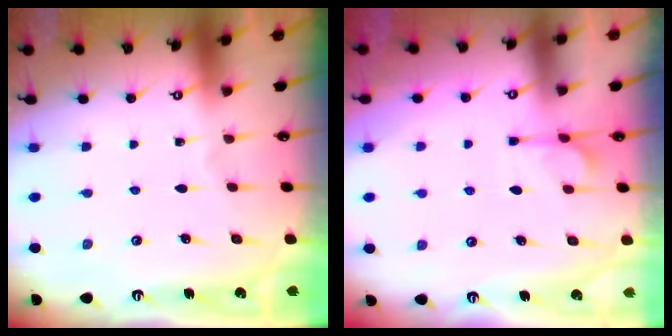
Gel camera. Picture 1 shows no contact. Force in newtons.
{"total": 1.7, "press": 1.1, "slide": 1.2}